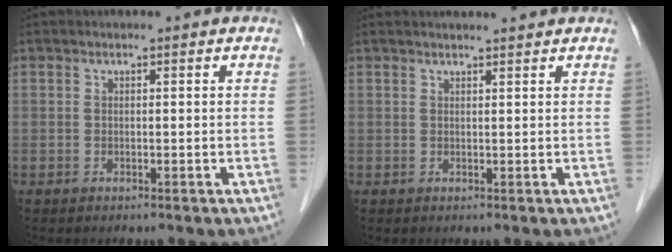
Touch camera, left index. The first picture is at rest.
{"total": 3.2, "force": [3.0, -0.1, 0.9], "torque": [-0.012, 0.015, 0.039]}